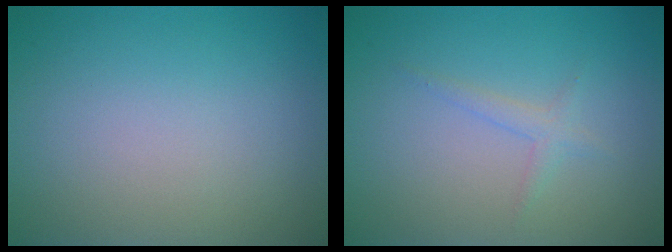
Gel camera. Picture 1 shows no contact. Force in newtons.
{"total": 1.2, "press": 1.2, "slide": 0.0}